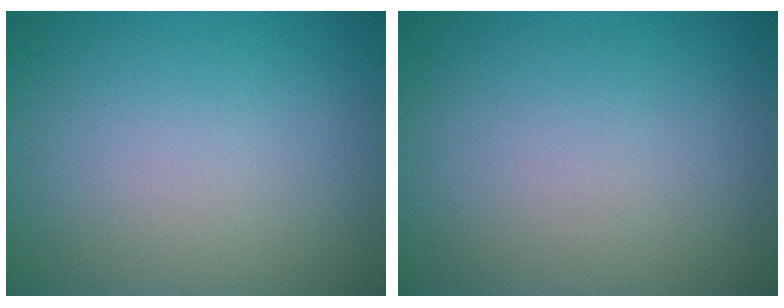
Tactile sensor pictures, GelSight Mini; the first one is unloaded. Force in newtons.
{"total": 0.0}